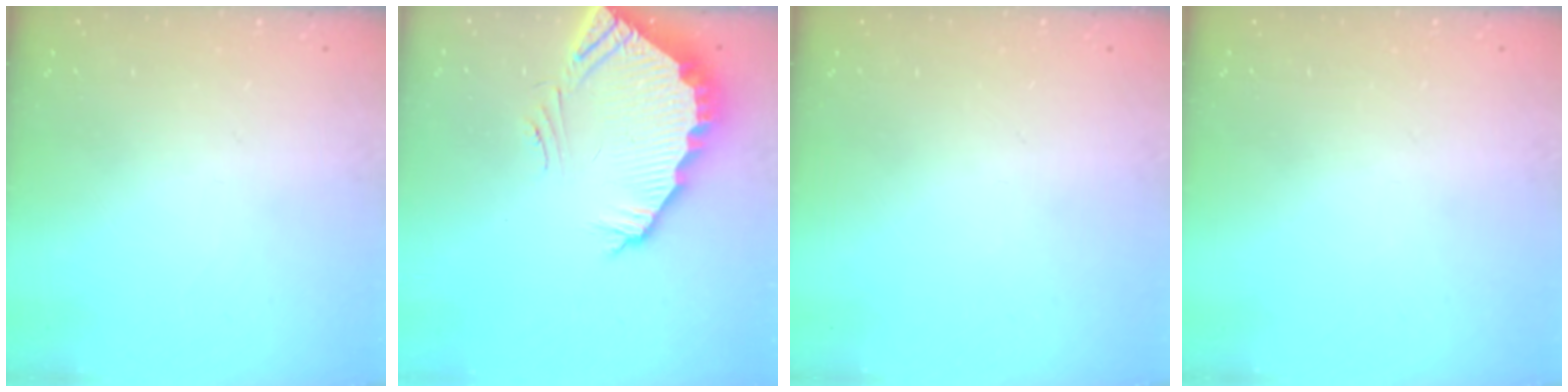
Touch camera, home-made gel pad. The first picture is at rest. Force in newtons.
{"total": 5.1, "press": 5.1, "slide": 0.3}
{"total": 0.0}
{"total": 0.0}